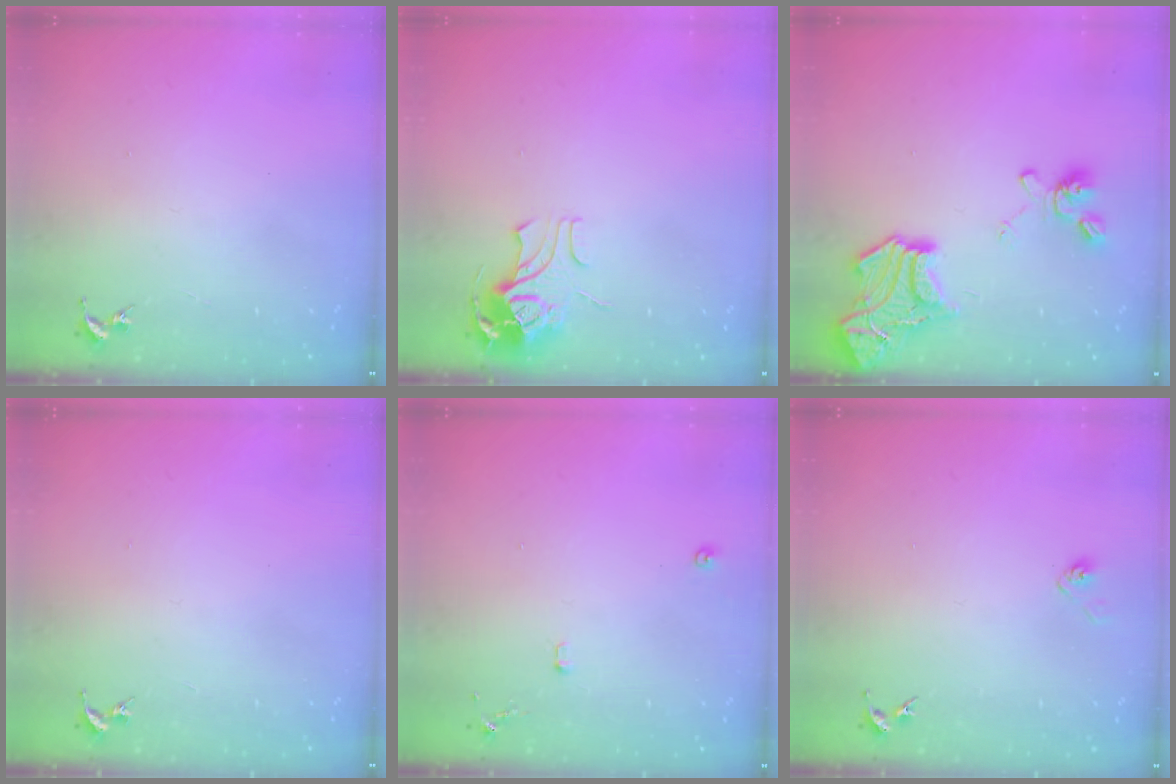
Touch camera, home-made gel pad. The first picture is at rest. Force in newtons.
{"total": 9.9, "press": 9.9, "slide": 1.2}
{"total": 19.7, "press": 19.6, "slide": 1.9}
{"total": 0.0}
{"total": 7.4, "press": 7.4, "slide": 0.8}
{"total": 2.8, "press": 2.6, "slide": 1.1}